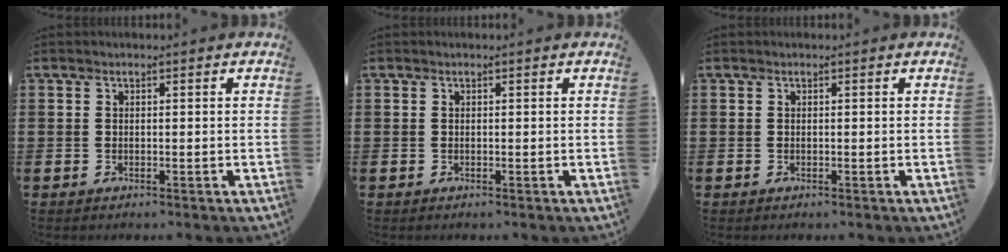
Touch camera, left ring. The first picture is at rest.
{"total": 0.0}
{"total": 0.0}